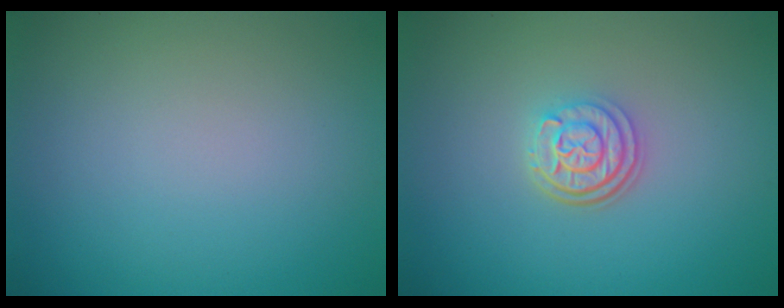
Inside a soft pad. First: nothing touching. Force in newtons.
{"total": 3.2, "press": 2.5, "slide": 2.0}